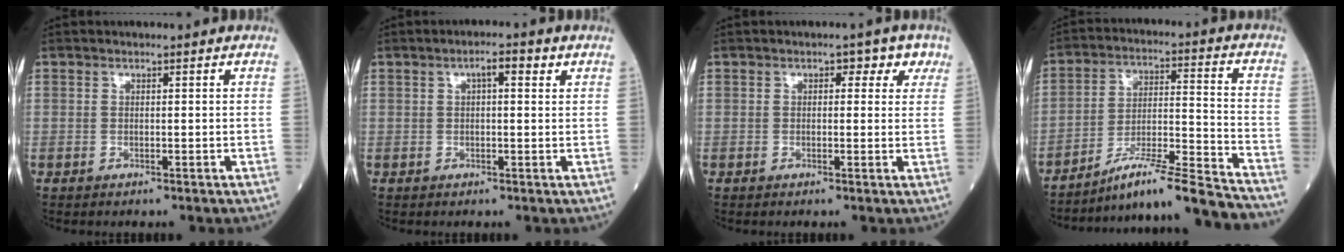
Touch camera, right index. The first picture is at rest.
{"total": 3.1, "force": [1.2, 0.8, 2.7], "torque": [-0.046, 0.012, 0.016]}
{"total": 3.1, "force": [1.4, 1.9, 2.0], "torque": [-0.009, 0.014, 0.010]}
{"total": 16.1, "force": [-14.7, -1.6, 6.4], "torque": [-0.099, 0.014, -0.241]}